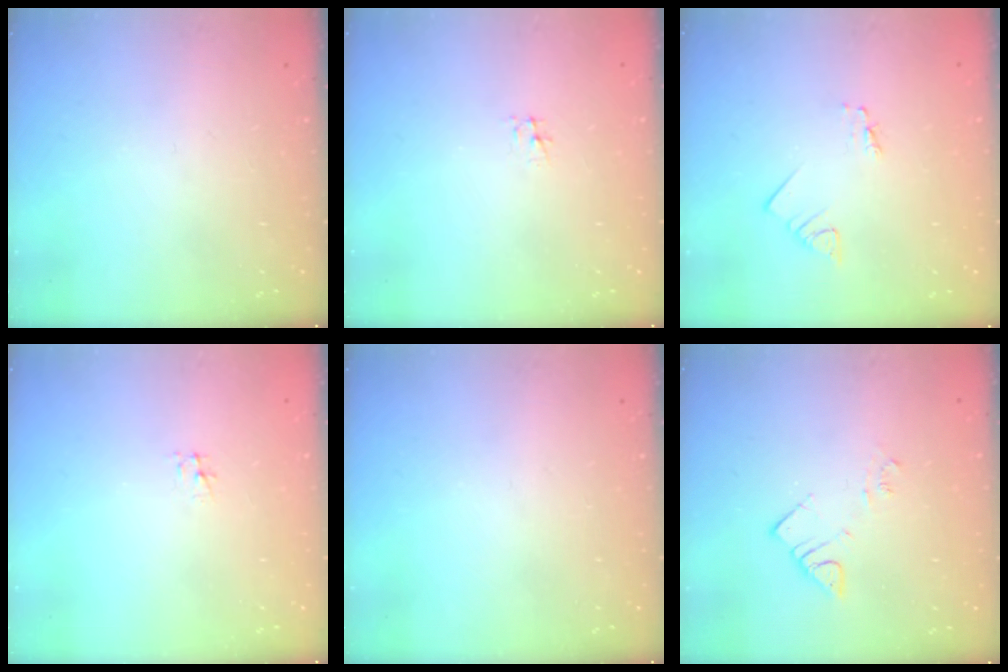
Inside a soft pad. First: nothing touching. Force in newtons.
{"total": 2.3, "press": 2.3, "slide": 0.3}
{"total": 2.5, "press": 2.5, "slide": 0.2}
{"total": 2.3, "press": 2.3, "slide": 0.3}
{"total": 0.0}
{"total": 6.0, "press": 6.0, "slide": 0.5}